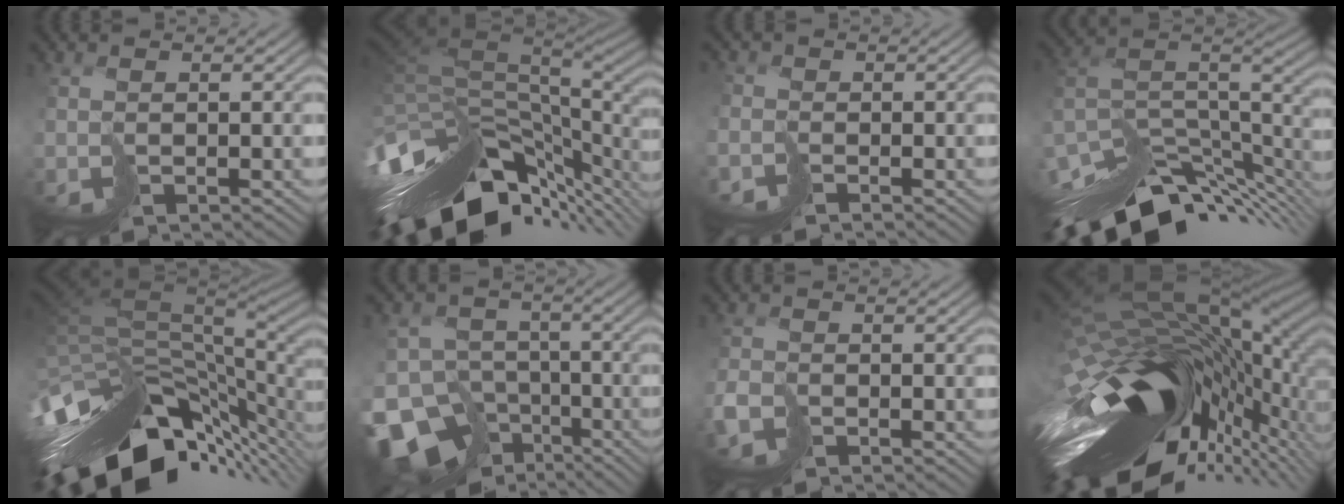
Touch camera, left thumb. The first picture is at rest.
{"total": 14.4, "force": [-5.7, 6.6, 11.4], "torque": [-0.227, -0.013, -0.099]}
{"total": 2.5, "force": [-2.0, 1.4, -0.4], "torque": [0.017, -0.002, -0.054]}
{"total": 13.3, "force": [-8.2, 5.8, 8.8], "torque": [-0.177, -0.009, -0.139]}
{"total": 15.5, "force": [-6.2, 8.1, 11.7], "torque": [-0.214, -0.011, -0.108]}
{"total": 16.6, "force": [-10.1, 11.6, 6.4], "torque": [-0.182, -0.043, -0.139]}
{"total": 2.4, "force": [-1.8, 1.4, 0.7], "torque": [-0.013, -0.004, -0.044]}
{"total": 18.6, "force": [-5.8, 9.3, 15.0], "torque": [-0.299, -0.040, -0.073]}